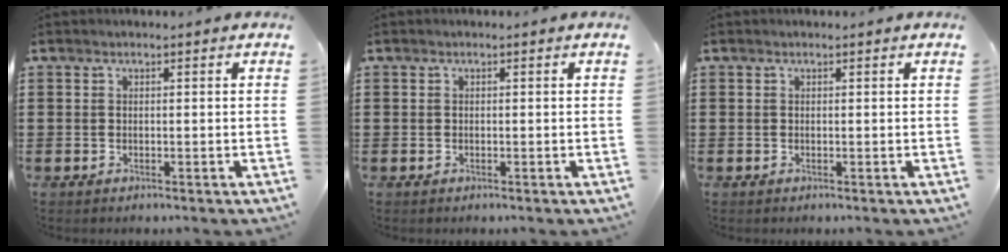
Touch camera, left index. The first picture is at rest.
{"total": 0.0}
{"total": 0.0}